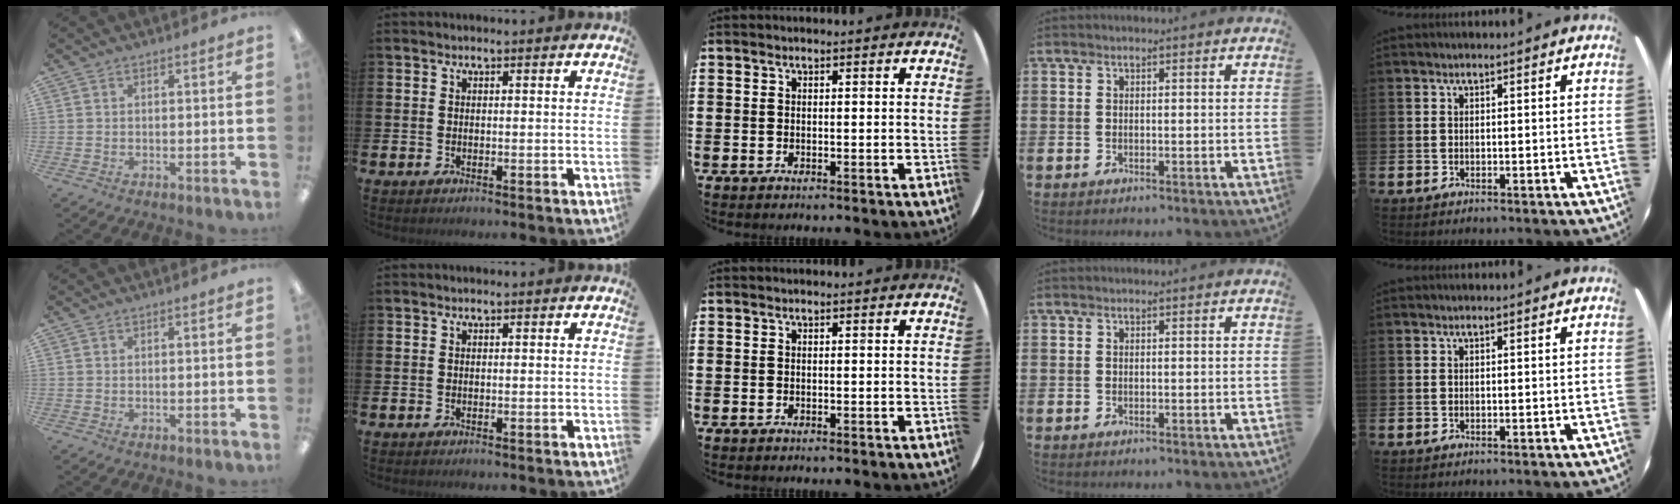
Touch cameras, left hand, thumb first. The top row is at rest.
{}